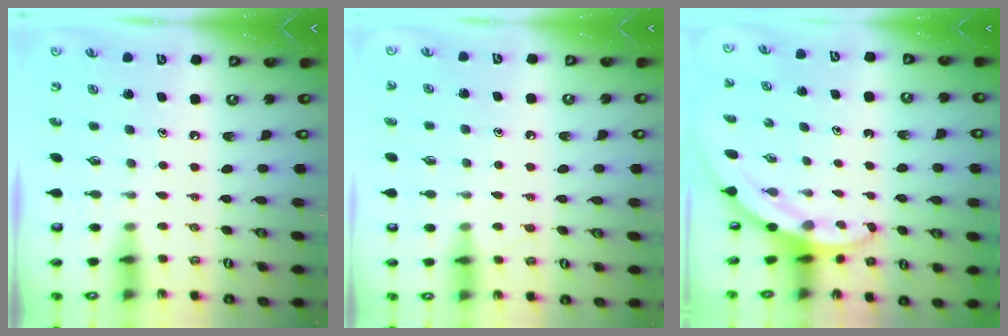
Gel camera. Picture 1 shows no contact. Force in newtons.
{"total": 7.1, "press": 7.1, "slide": 0.9}
{"total": 3.4, "press": 3.4, "slide": 0.1}